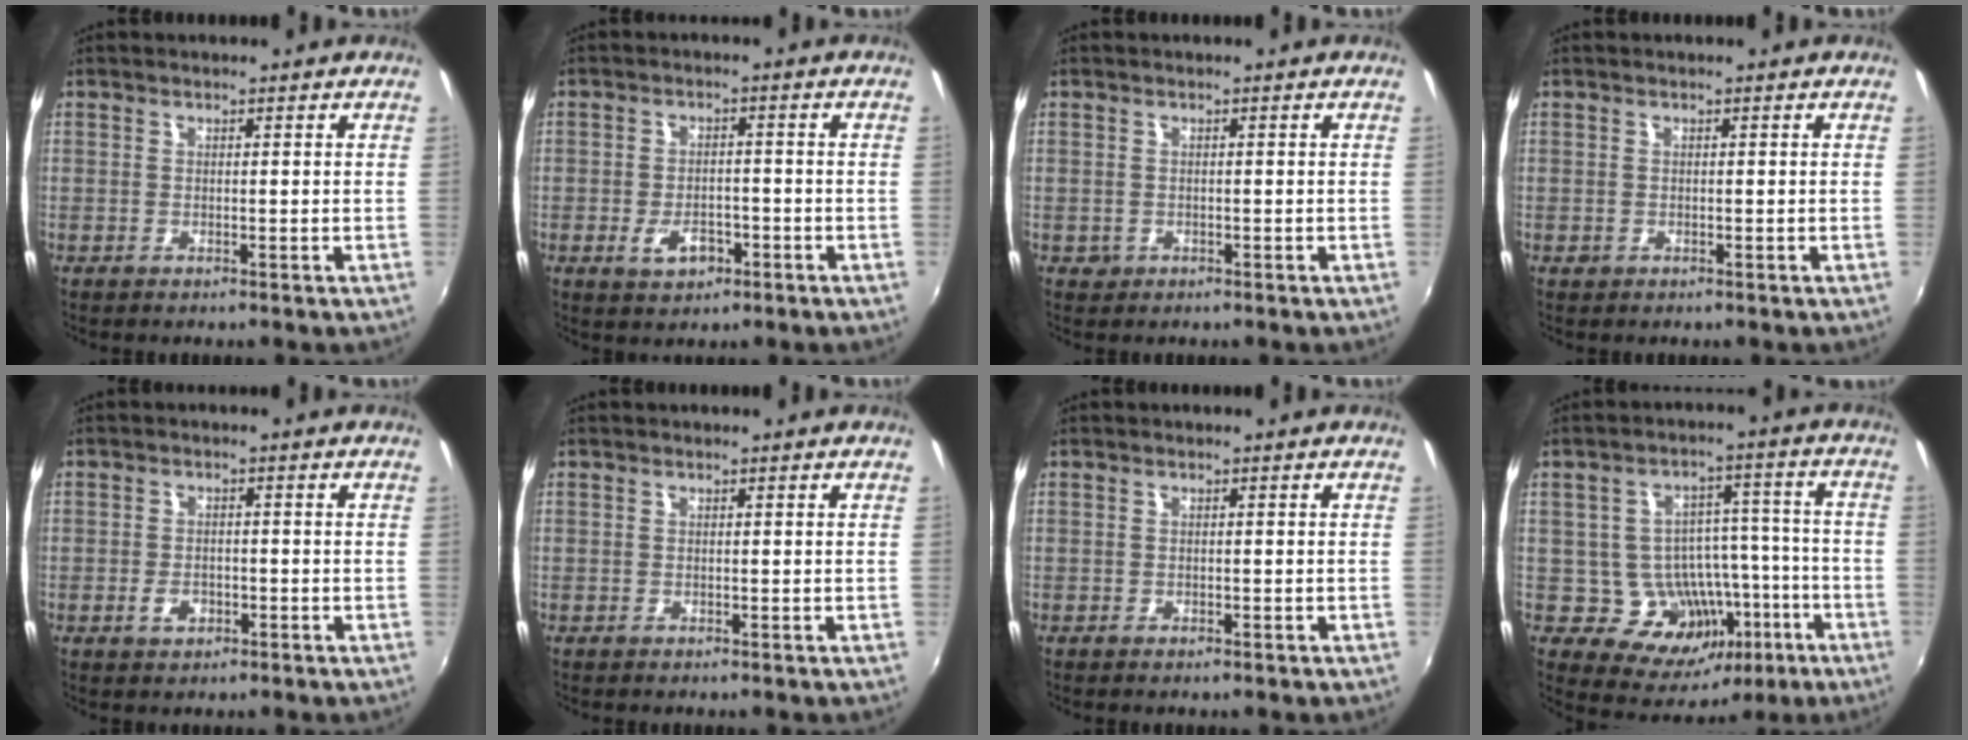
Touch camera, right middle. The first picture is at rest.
{"total": 4.9, "force": [-2.3, 3.0, 3.1], "torque": [-0.064, -0.002, -0.034]}
{"total": 1.2, "force": [-0.4, 1.1, 0.2], "torque": [-0.005, -0.002, -0.004]}
{"total": 0.7, "force": [-0.3, 0.6, 0.2], "torque": [-0.002, -0.002, -0.005]}
{"total": 3.0, "force": [-1.4, 2.0, 1.8], "torque": [-0.035, -0.001, -0.022]}
{"total": 0.0}
{"total": 0.8, "force": [-0.5, 0.5, 0.3], "torque": [-0.005, -0.004, -0.010]}
{"total": 13.0, "force": [-5.0, 10.5, 5.9], "torque": [-0.103, 0.031, -0.043]}